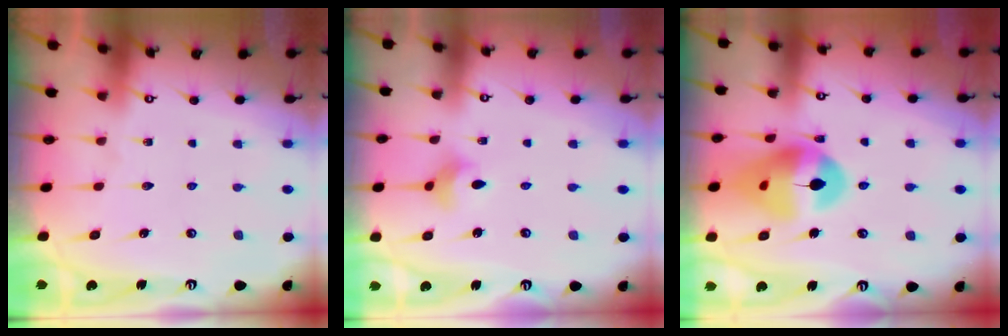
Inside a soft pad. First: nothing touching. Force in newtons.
{"total": 4.6, "press": 4.5, "slide": 0.8}
{"total": 15.7, "press": 15.6, "slide": 1.8}